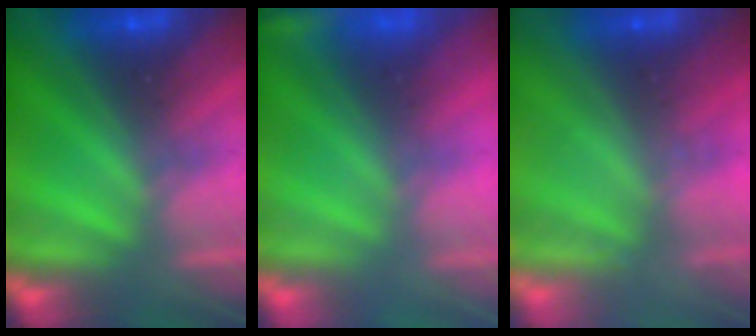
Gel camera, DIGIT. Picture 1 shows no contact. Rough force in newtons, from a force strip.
{"total": 2.4}
{"total": 2.1}